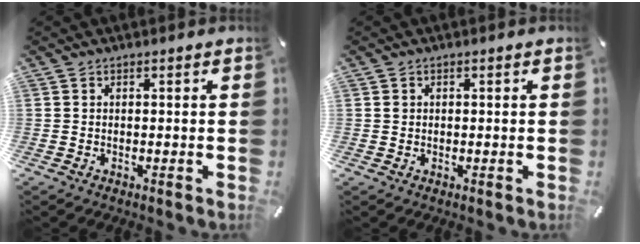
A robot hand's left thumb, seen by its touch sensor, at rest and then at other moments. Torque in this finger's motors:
{"motor_torque": [-0.09, -0.38, -0.15, -0.12, 0.00]}